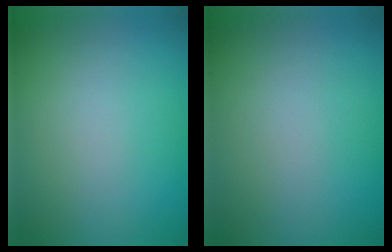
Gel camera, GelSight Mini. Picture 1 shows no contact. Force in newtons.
{"total": 0.0}